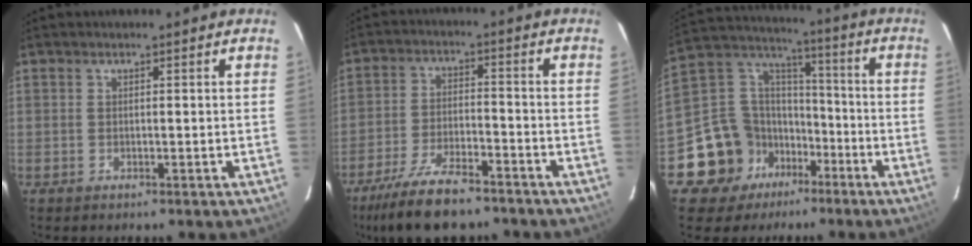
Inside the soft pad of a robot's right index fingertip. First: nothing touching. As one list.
[{"total": 14.3, "force": [-11.5, 4.3, 7.4], "torque": [-0.168, -0.018, -0.199]}, {"total": 14.7, "force": [-8.2, 11.6, 3.8], "torque": [-0.107, 0.057, -0.130]}]